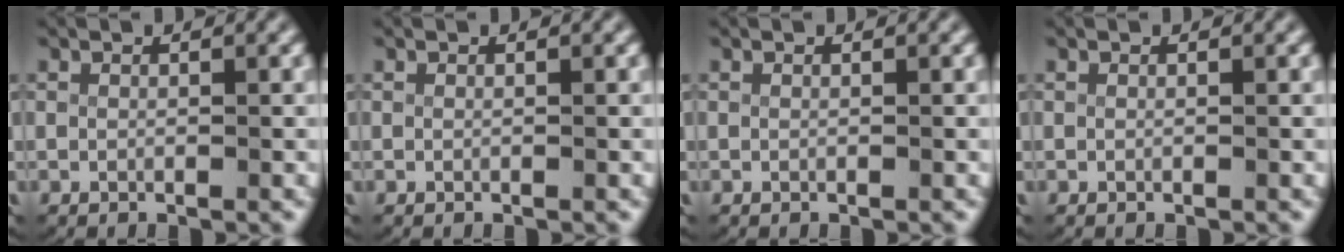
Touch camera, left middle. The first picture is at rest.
{"total": 0.0}
{"total": 0.0}
{"total": 0.0}